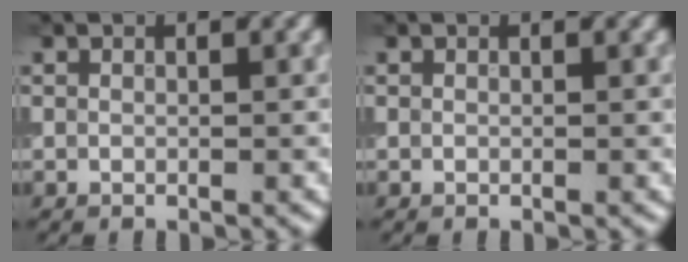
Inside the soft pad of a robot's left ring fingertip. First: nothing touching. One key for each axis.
{"total": 0.0}